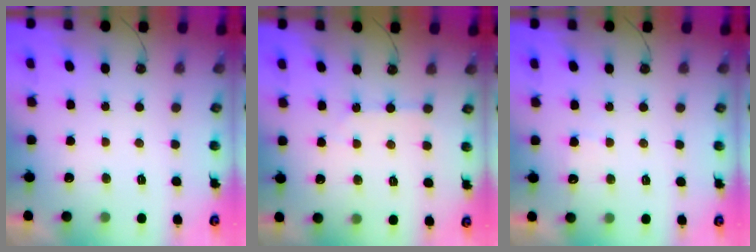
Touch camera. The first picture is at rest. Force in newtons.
{"total": 3.3, "press": 3.3, "slide": 0.5}
{"total": 5.3, "press": 5.3, "slide": 0.7}